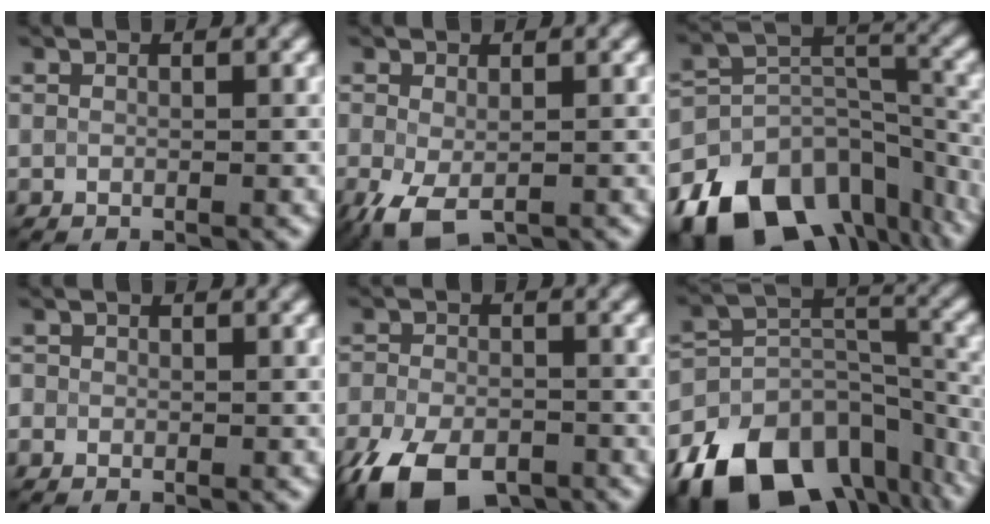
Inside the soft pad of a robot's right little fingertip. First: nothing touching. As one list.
[{"total": 3.0, "force": [-1.6, 1.1, 2.2], "torque": [-0.056, -0.002, -0.020]}, {"total": 15.9, "force": [-11.5, 8.9, 6.3], "torque": [-0.156, -0.015, -0.159]}, {"total": 0.8, "force": [-0.5, -0.1, -0.6], "torque": [0.009, 0.001, -0.002]}, {"total": 8.4, "force": [-5.9, 3.7, 4.7], "torque": [-0.102, -0.022, -0.096]}, {"total": 14.6, "force": [-10.2, 8.1, 6.6], "torque": [-0.153, 0.000, -0.152]}]